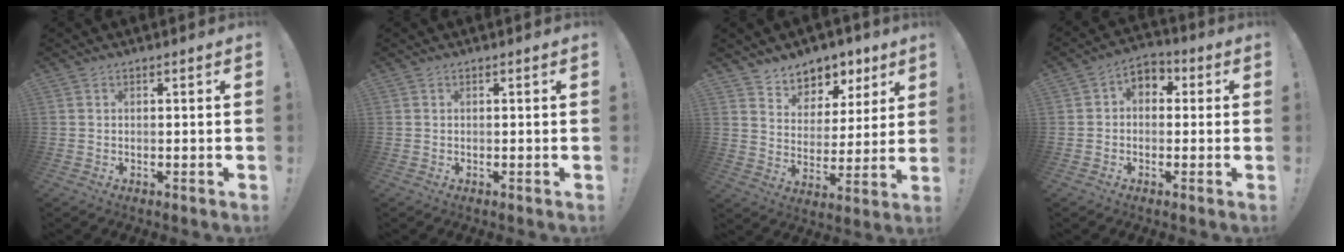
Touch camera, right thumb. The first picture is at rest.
{"total": 0.0}
{"total": 7.8, "force": [5.8, 5.1, 1.0], "torque": [-0.011, -0.057, 0.111]}
{"total": 5.0, "force": [-0.7, 4.2, 2.6], "torque": [-0.037, 0.016, -0.008]}